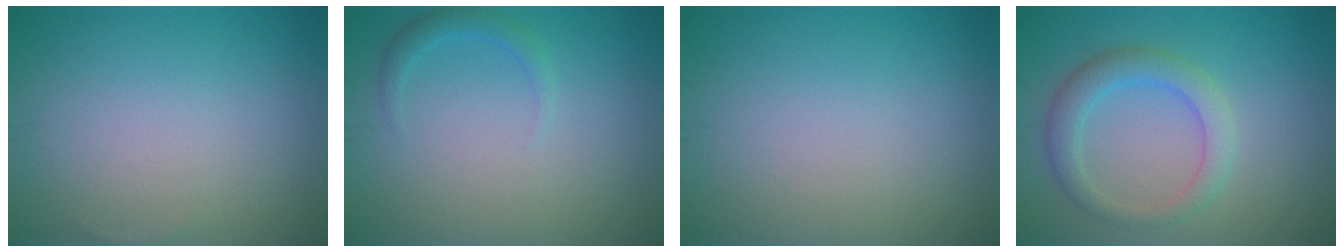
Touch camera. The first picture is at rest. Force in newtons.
{"total": 1.4, "press": 1.4, "slide": 0.1}
{"total": 0.0}
{"total": 3.4, "press": 3.4, "slide": 0.2}